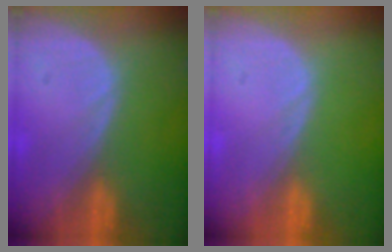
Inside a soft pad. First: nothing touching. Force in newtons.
{"total": 0.0}